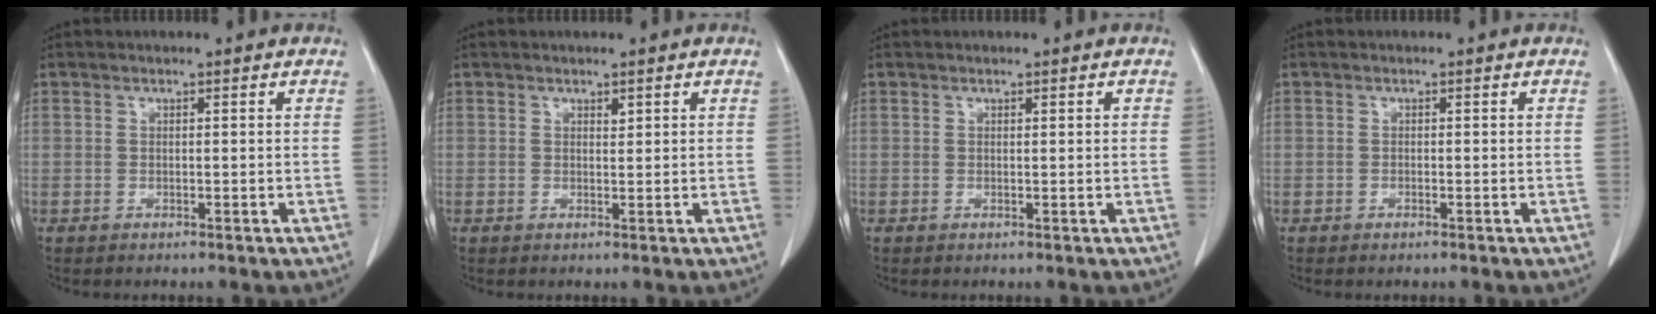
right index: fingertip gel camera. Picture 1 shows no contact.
{"total": 0.5, "force": [0.4, 0.2, 0.3], "torque": [-0.005, -0.004, 0.005]}
{"total": 0.5, "force": [0.2, 0.0, 0.5], "torque": [-0.009, 0.000, 0.003]}
{"total": 0.0}